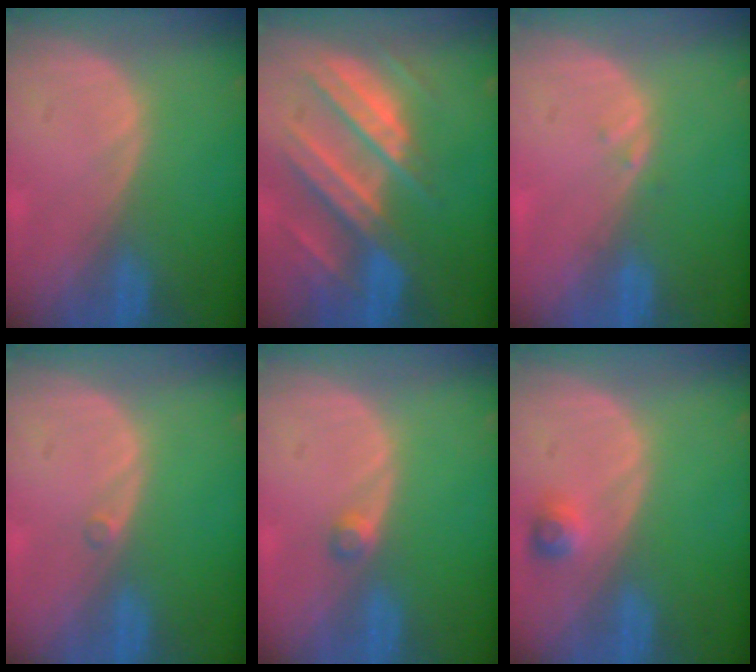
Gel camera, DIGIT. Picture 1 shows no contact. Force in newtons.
{"total": 10.5, "press": 9.2, "slide": 4.9}
{"total": 0.7, "press": 0.6, "slide": 0.3}
{"total": 0.5, "press": 0.5, "slide": 0.2}
{"total": 1.6, "press": 1.4, "slide": 0.9}
{"total": 2.2, "press": 2.2, "slide": 0.4}